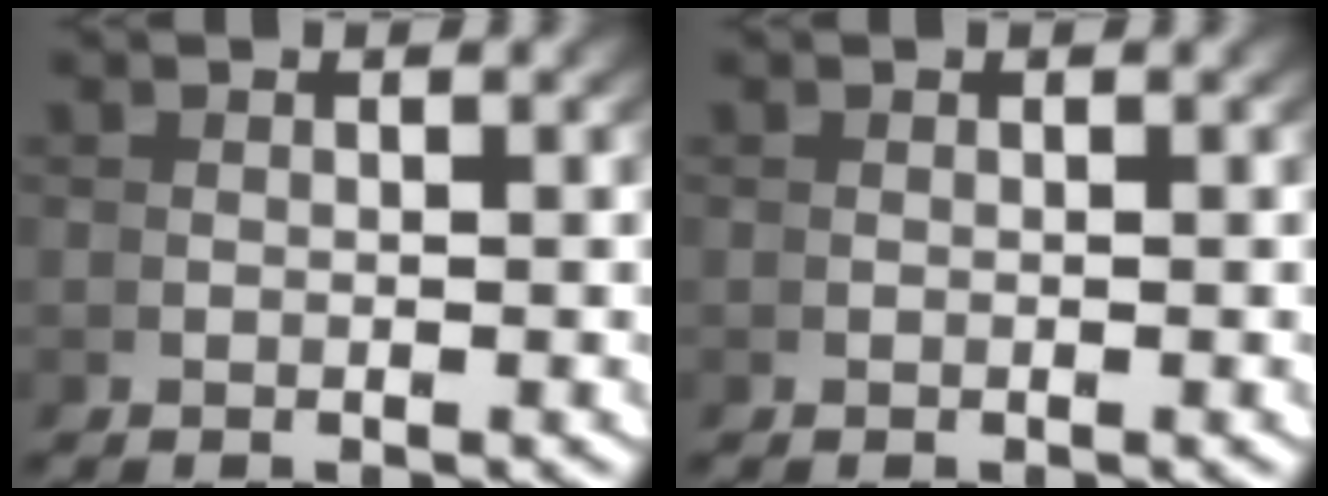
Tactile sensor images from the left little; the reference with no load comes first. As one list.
[{"total": 0.0}]